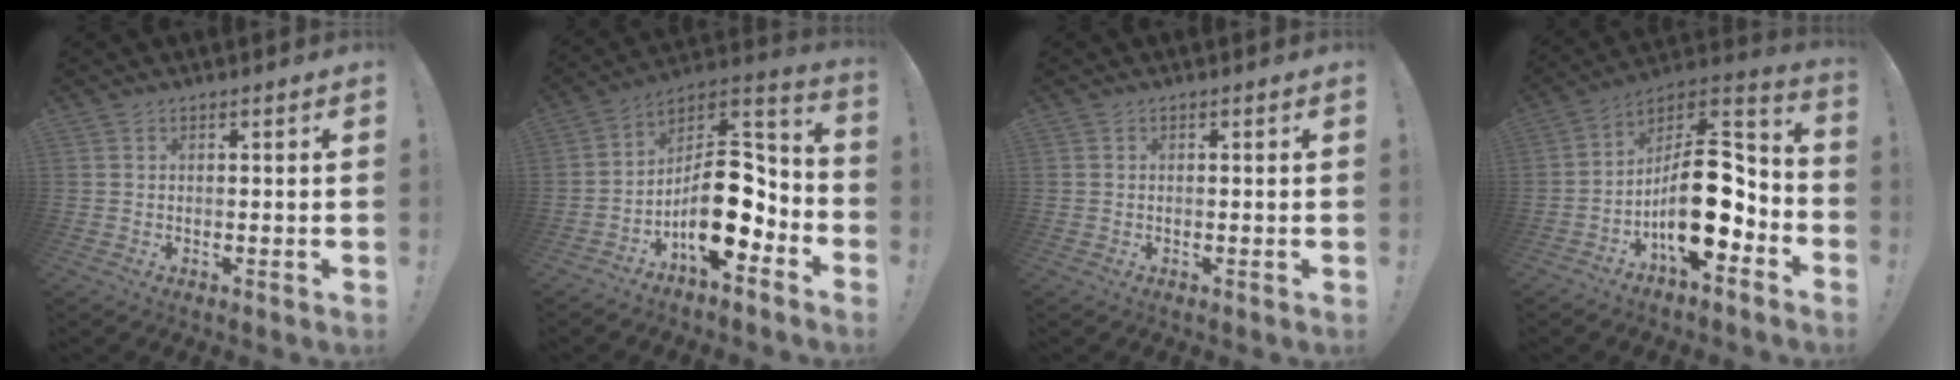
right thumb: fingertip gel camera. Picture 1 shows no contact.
{"total": 17.0, "force": [-4.3, 9.1, 13.6], "torque": [-0.204, 0.020, -0.062]}
{"total": 0.0}
{"total": 19.6, "force": [-4.0, 9.8, 16.5], "torque": [-0.270, 0.017, -0.058]}